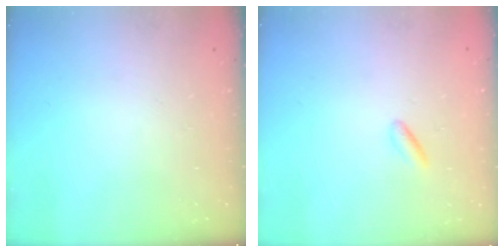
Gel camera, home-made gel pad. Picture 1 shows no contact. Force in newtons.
{"total": 1.4, "press": 1.3, "slide": 0.7}